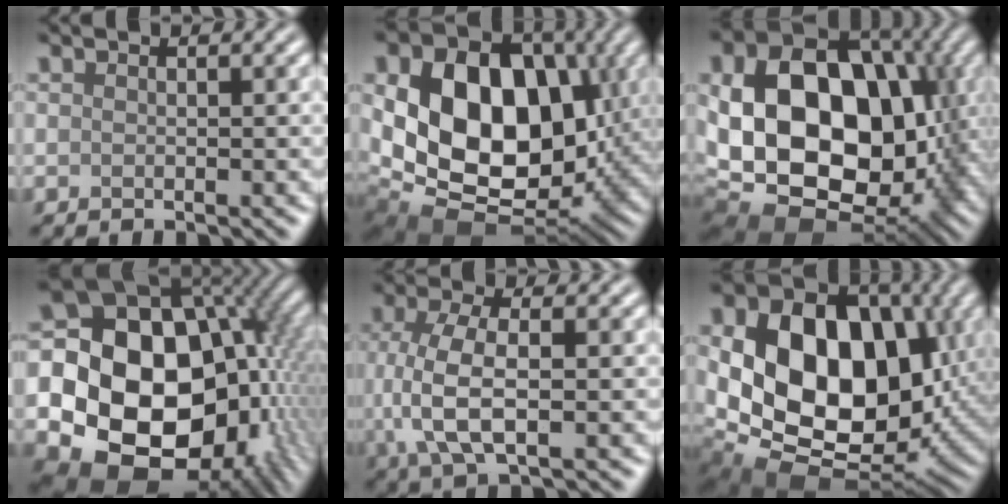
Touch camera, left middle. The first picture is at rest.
{"total": 16.0, "force": [1.1, 11.4, 11.2], "torque": [-0.182, -0.007, 0.016]}
{"total": 21.0, "force": [-0.8, 15.3, 14.3], "torque": [-0.277, -0.022, 0.011]}
{"total": 23.0, "force": [-1.7, 18.7, 13.4], "torque": [-0.228, 0.001, -0.047]}
{"total": 6.0, "force": [-0.3, 2.6, 5.4], "torque": [-0.121, -0.003, -0.004]}
{"total": 16.1, "force": [1.4, 11.7, 11.0], "torque": [-0.174, -0.003, 0.016]}